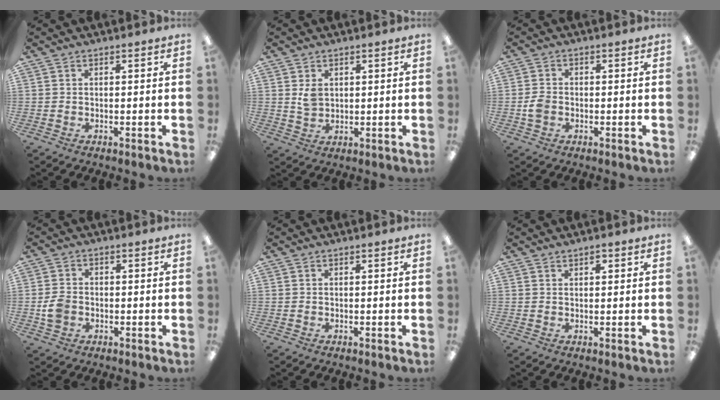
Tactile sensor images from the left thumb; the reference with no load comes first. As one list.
[{"total": 3.9, "force": [1.7, 2.9, 1.9], "torque": [-0.027, -0.003, 0.029]}, {"total": 3.4, "force": [-0.6, 2.7, 2.0], "torque": [-0.034, 0.006, -0.011]}, {"total": 4.7, "force": [-0.9, 3.8, 2.6], "torque": [-0.043, 0.003, -0.017]}, {"total": 0.0}, {"total": 1.4, "force": [1.1, 0.7, 0.4], "torque": [-0.001, -0.004, 0.020]}]